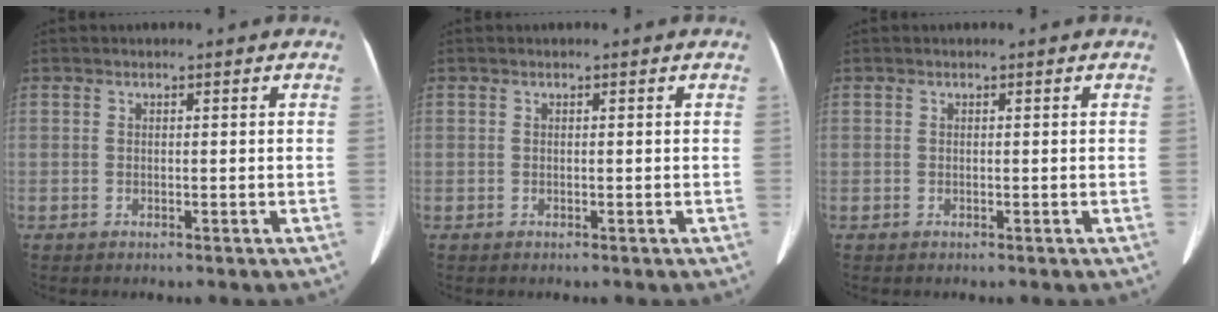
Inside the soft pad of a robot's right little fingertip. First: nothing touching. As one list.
[{"total": 0.0}, {"total": 0.0}]